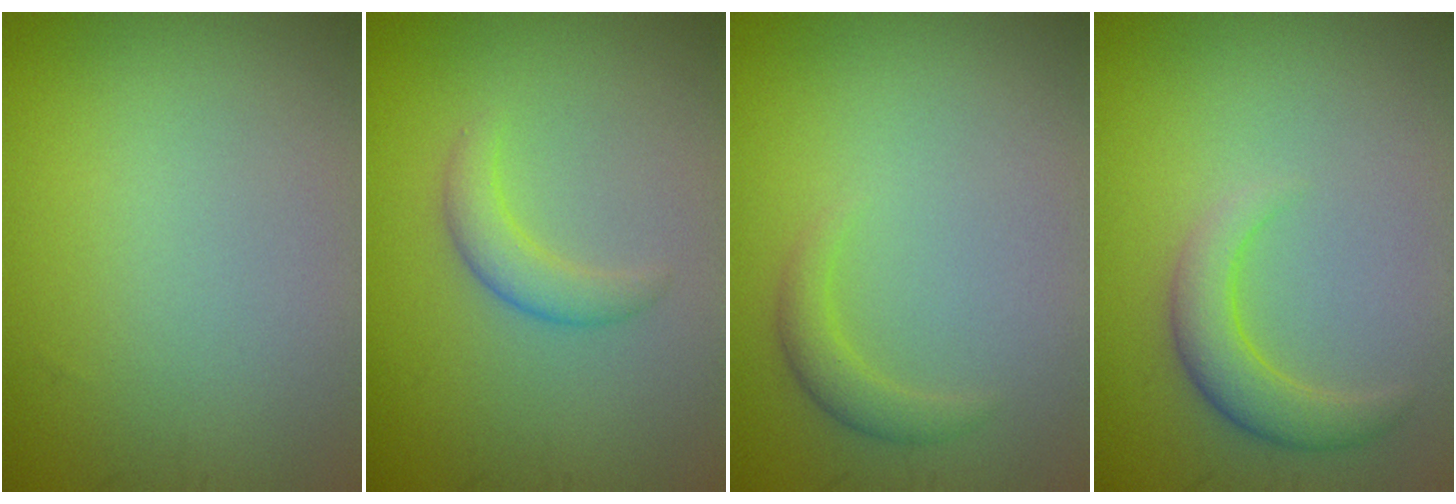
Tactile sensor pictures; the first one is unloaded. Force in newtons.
{"total": 2.1, "press": 2.1, "slide": 0.2}
{"total": 1.5, "press": 1.5, "slide": 0.1}
{"total": 2.9, "press": 2.9, "slide": 0.1}